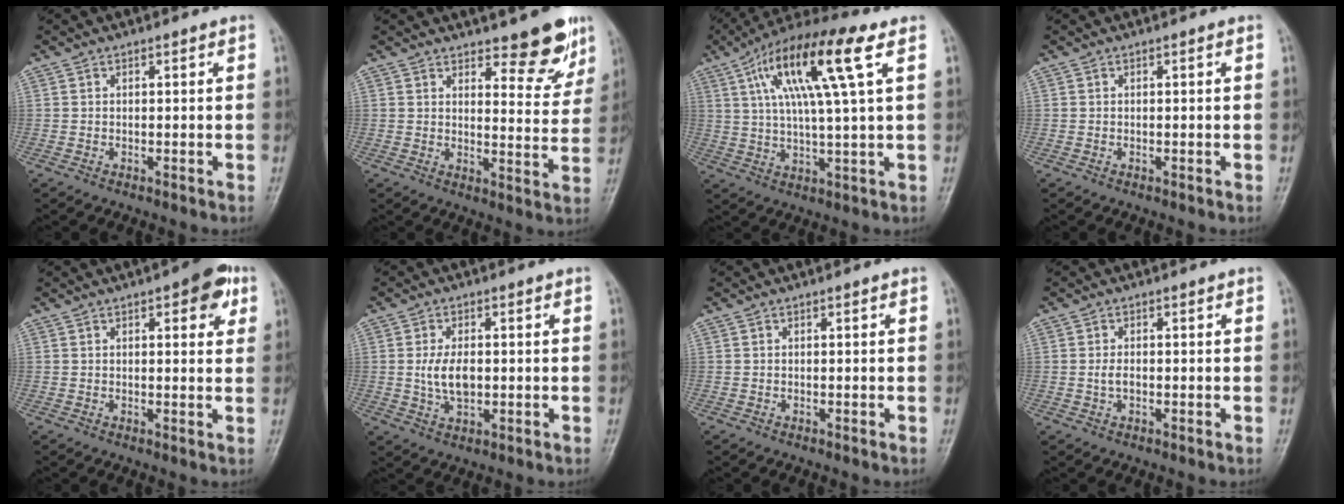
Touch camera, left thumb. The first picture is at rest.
{"total": 8.8, "force": [6.5, 3.1, 5.0], "torque": [-0.030, -0.048, 0.091]}
{"total": 16.7, "force": [6.2, 2.9, 15.3], "torque": [-0.287, 0.008, 0.103]}
{"total": 0.0}
{"total": 6.5, "force": [3.0, 2.6, 5.1], "torque": [-0.039, -0.006, 0.029]}
{"total": 5.8, "force": [0.1, 3.3, 4.7], "torque": [-0.090, -0.004, 0.005]}
{"total": 0.0}
{"total": 1.7, "force": [-0.1, 1.0, 1.4], "torque": [-0.027, -0.001, -0.003]}